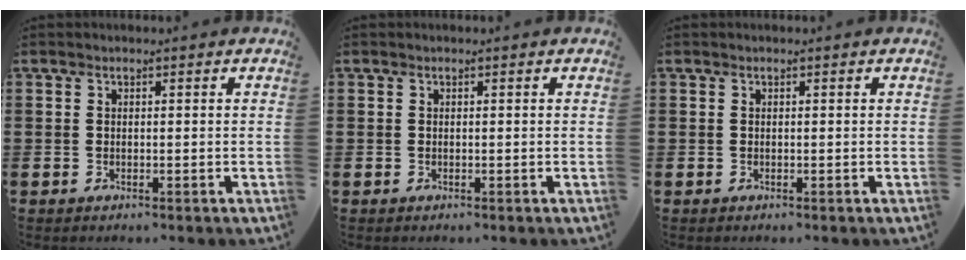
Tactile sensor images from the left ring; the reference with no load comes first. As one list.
[{"total": 0.0}, {"total": 0.0}]